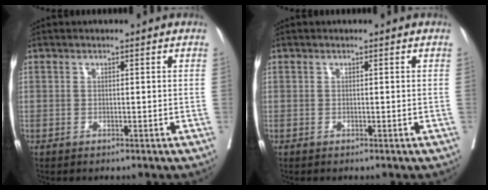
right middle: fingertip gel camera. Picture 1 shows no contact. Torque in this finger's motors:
{"motor_torque": [0.46, -1.08, -0.06, -0.02]}